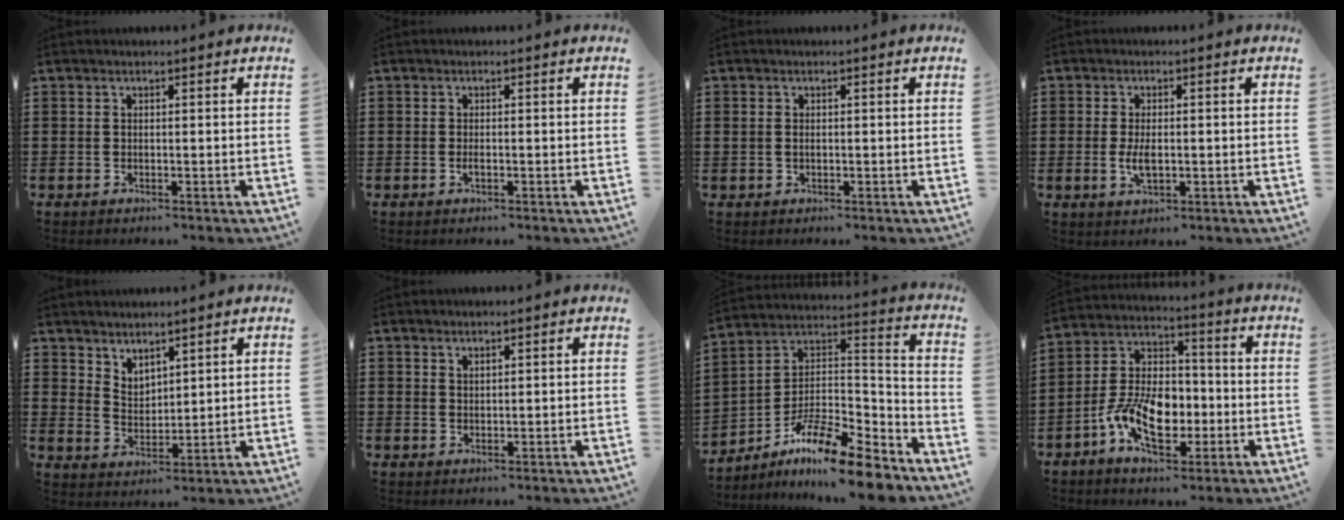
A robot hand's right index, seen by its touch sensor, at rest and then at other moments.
{"total": 0.8, "force": [-0.3, 0.1, 0.8], "torque": [-0.014, -0.007, -0.004]}
{"total": 1.0, "force": [0.0, 0.6, 0.8], "torque": [-0.018, 0.004, -0.001]}
{"total": 3.4, "force": [-0.4, 1.6, 3.0], "torque": [-0.070, -0.004, -0.010]}
{"total": 3.5, "force": [3.3, 1.2, -0.1], "torque": [-0.009, -0.005, 0.063]}
{"total": 1.0, "force": [0.9, 0.4, 0.2], "torque": [-0.005, 0.002, 0.017]}
{"total": 12.0, "force": [-9.6, 2.3, 6.8], "torque": [-0.127, 0.020, -0.188]}
{"total": 10.4, "force": [-3.6, 6.3, 7.4], "torque": [-0.159, 0.002, -0.067]}